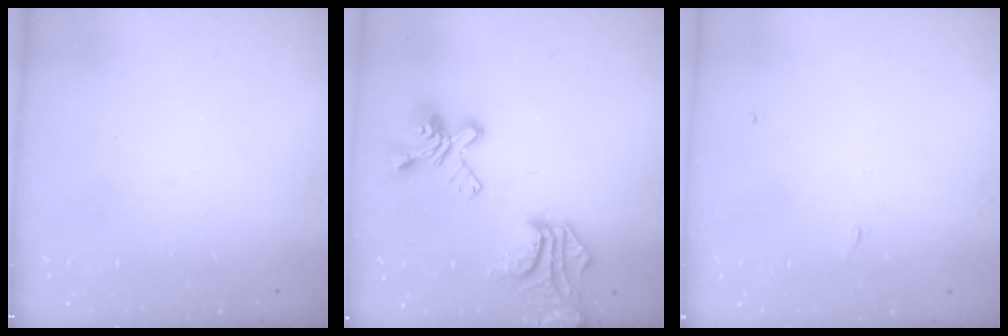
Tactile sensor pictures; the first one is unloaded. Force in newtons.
{"total": 10.9, "press": 10.6, "slide": 2.8}
{"total": 0.0}